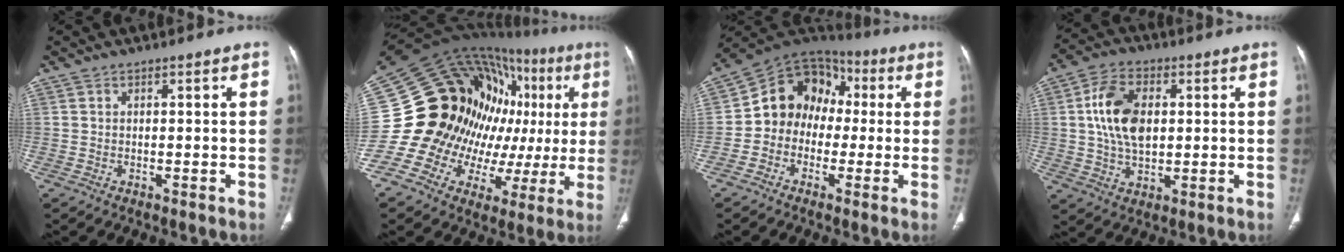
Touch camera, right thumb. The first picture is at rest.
{"total": 28.5, "force": [2.4, 18.8, 21.3], "torque": [-0.276, 0.054, 0.043]}
{"total": 13.2, "force": [-0.4, 11.3, 6.8], "torque": [-0.067, 0.046, -0.025]}
{"total": 11.4, "force": [1.6, 7.2, 8.8], "torque": [-0.154, 0.002, 0.029]}